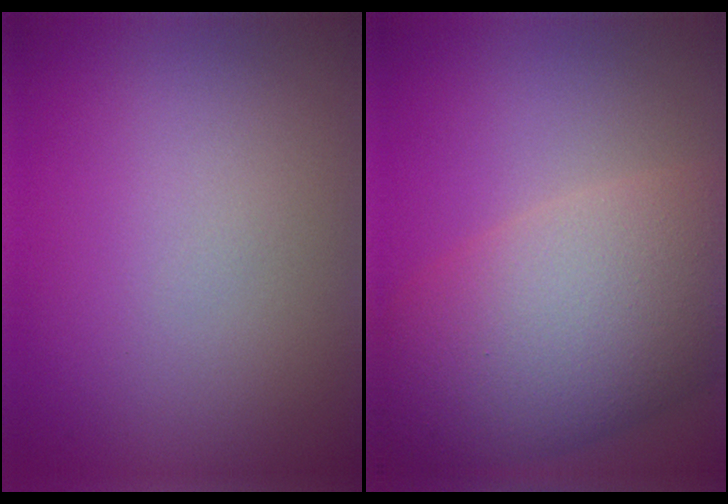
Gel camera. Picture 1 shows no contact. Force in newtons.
{"total": 10.8, "press": 10.8, "slide": 0.7}